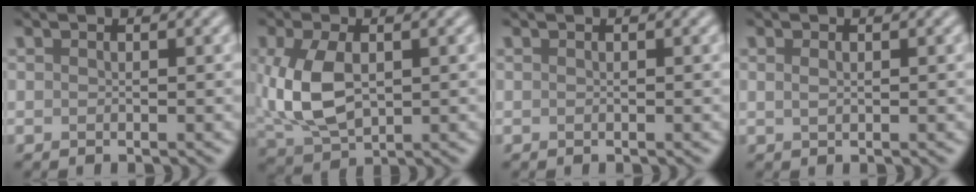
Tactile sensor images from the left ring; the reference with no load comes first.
{"total": 6.6, "force": [0.1, 4.0, 5.2], "torque": [-0.131, -0.002, 0.008]}
{"total": 0.0}
{"total": 0.7, "force": [0.3, 0.4, 0.6], "torque": [-0.013, 0.001, 0.005]}